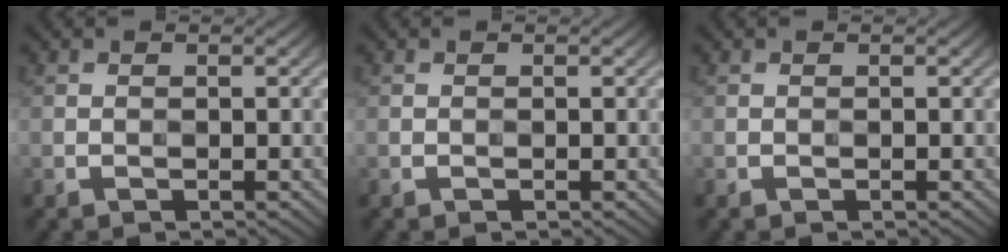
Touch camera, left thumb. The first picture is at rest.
{"total": 0.0}
{"total": 0.0}